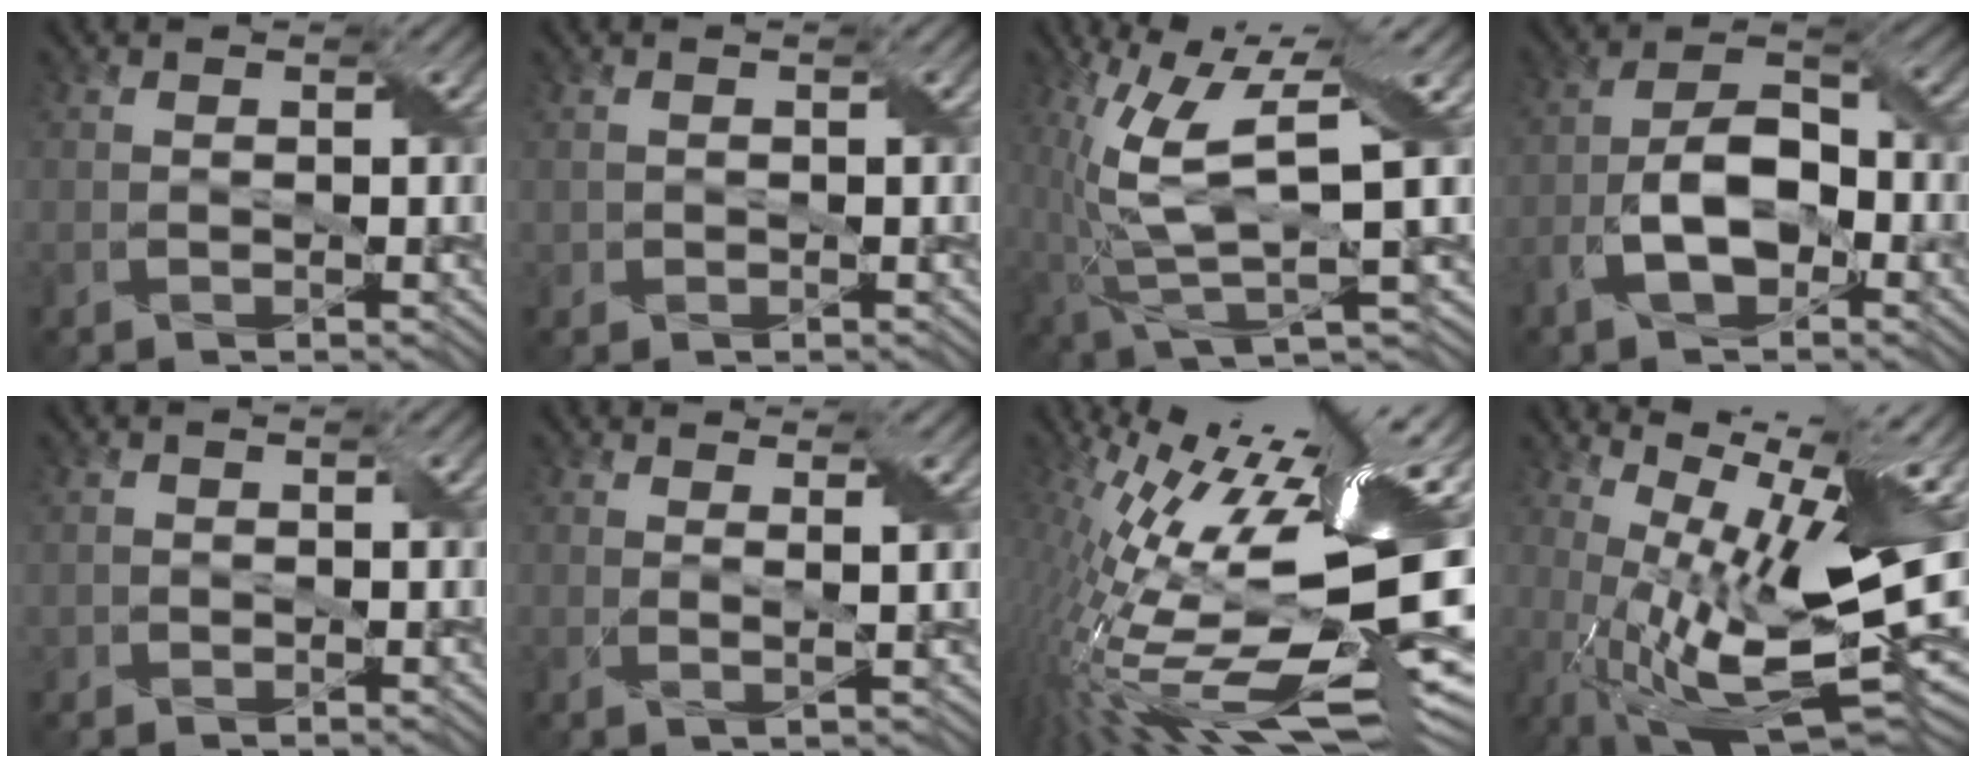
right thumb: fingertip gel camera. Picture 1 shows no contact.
{"total": 0.9, "force": [0.0, 0.9, 0.1], "torque": [-0.006, -0.002, -0.001]}
{"total": 11.4, "force": [1.0, 2.6, 11.1], "torque": [-0.230, 0.003, 0.029]}
{"total": 7.7, "force": [-2.9, 4.1, 5.8], "torque": [-0.111, 0.011, -0.060]}
{"total": 0.9, "force": [-0.1, 0.9, 0.0], "torque": [-0.002, -0.001, -0.004]}
{"total": 2.0, "force": [1.2, 0.1, 1.6], "torque": [-0.034, 0.002, 0.018]}
{"total": 18.0, "force": [1.4, 6.2, 16.8], "torque": [-0.309, -0.009, 0.037]}
{"total": 17.6, "force": [2.2, 5.1, 16.7], "torque": [-0.284, -0.001, 0.059]}